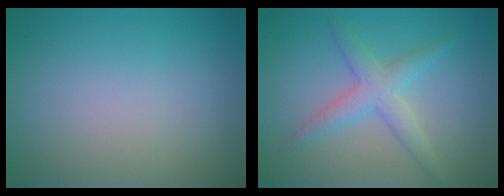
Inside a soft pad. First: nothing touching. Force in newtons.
{"total": 2.9, "press": 2.9, "slide": 0.0}